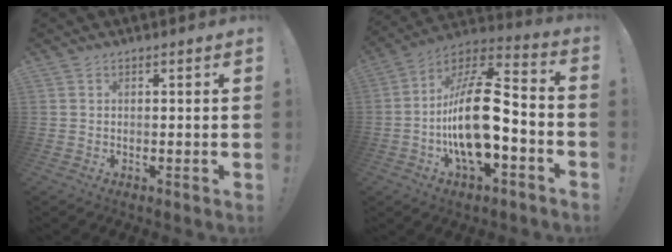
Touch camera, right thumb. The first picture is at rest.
{"total": 21.4, "force": [-4.0, 9.4, 18.8], "torque": [-0.360, 0.028, -0.065]}